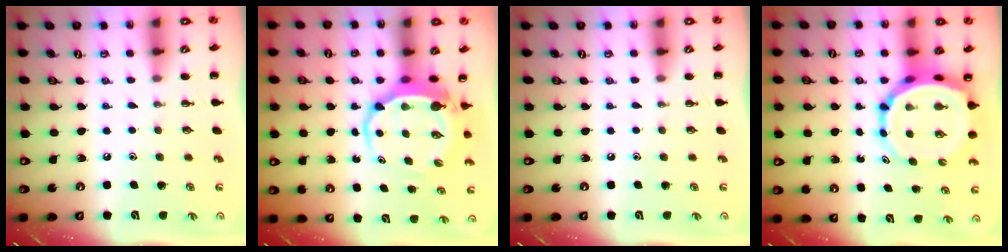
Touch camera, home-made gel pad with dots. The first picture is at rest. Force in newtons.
{"total": 6.9, "press": 6.7, "slide": 1.8}
{"total": 0.0}
{"total": 9.2, "press": 8.7, "slide": 3.0}